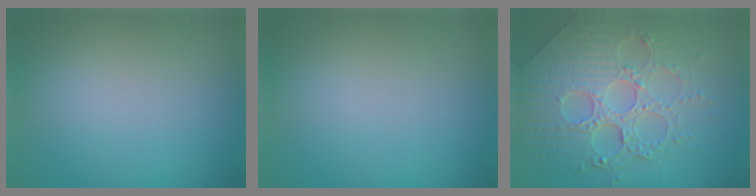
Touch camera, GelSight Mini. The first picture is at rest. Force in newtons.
{"total": 0.0}
{"total": 8.2, "press": 6.0, "slide": 5.5}